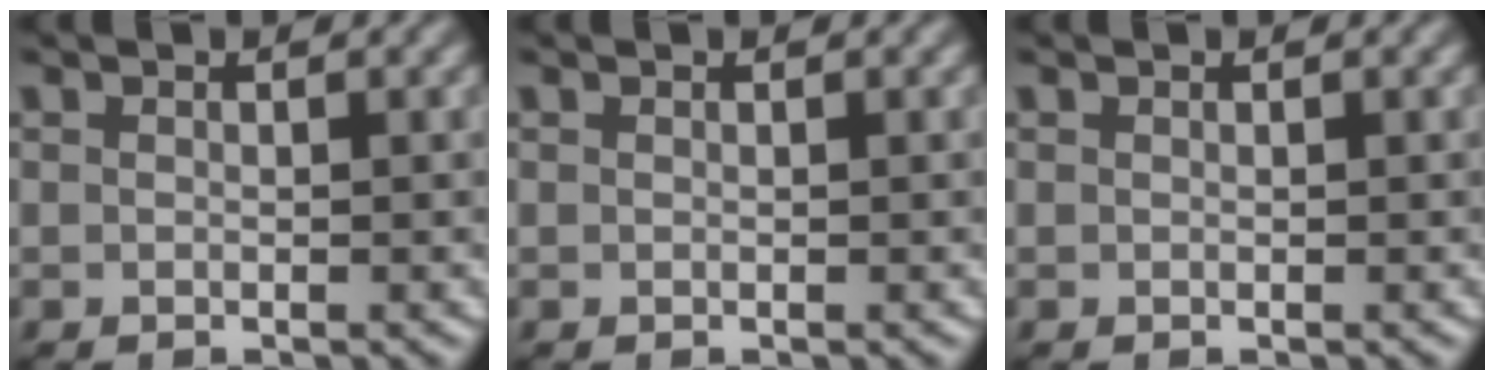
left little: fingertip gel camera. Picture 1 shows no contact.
{"total": 0.0}
{"total": 0.0}